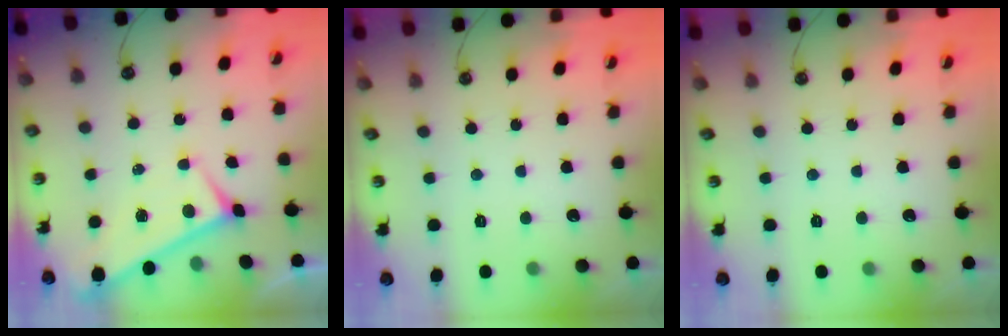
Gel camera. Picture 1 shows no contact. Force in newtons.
{"total": 0.0}
{"total": 0.0}